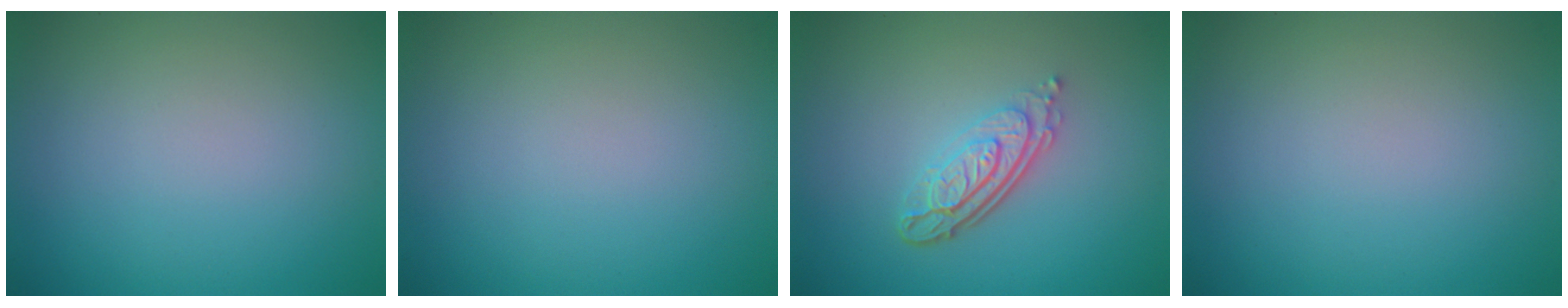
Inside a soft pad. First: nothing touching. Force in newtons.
{"total": 0.0}
{"total": 4.3, "press": 3.0, "slide": 3.1}
{"total": 0.0}